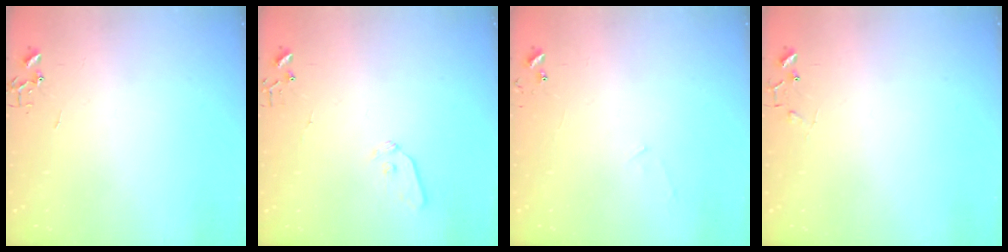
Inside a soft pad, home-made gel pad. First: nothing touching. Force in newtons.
{"total": 6.0, "press": 5.9, "slide": 0.8}
{"total": 5.4, "press": 5.4, "slide": 0.4}
{"total": 5.7, "press": 5.7, "slide": 0.2}